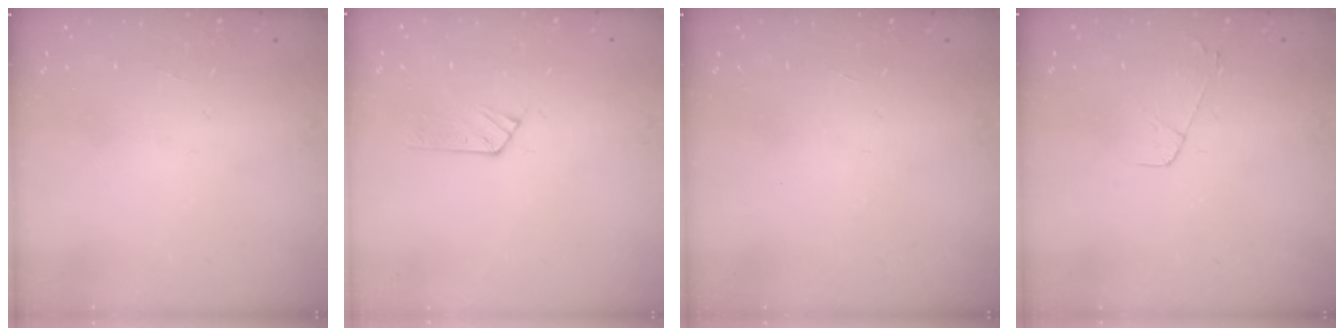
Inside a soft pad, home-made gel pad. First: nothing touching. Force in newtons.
{"total": 3.9, "press": 3.9, "slide": 0.5}
{"total": 0.0}
{"total": 3.7, "press": 3.6, "slide": 0.4}